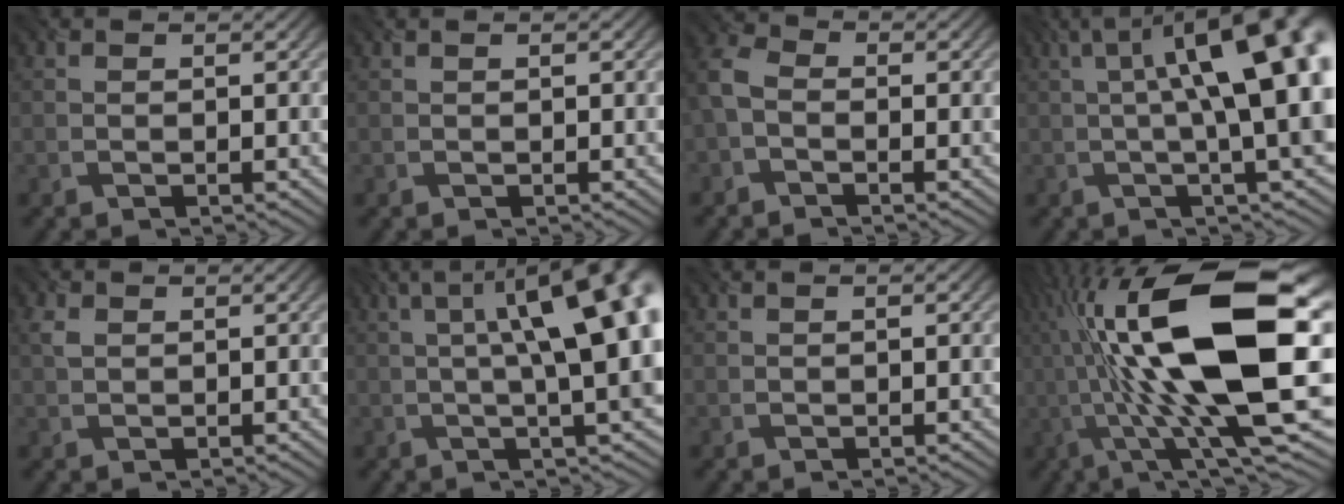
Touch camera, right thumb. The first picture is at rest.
{"total": 0.0}
{"total": 3.7, "force": [-1.3, 2.5, 2.4], "torque": [-0.069, 0.003, -0.042]}
{"total": 17.1, "force": [2.2, 5.1, 16.1], "torque": [-0.199, 0.037, 0.036]}
{"total": 1.5, "force": [0.6, 0.9, 1.0], "torque": [-0.029, 0.004, 0.013]}
{"total": 15.5, "force": [2.2, 4.7, 14.6], "torque": [-0.174, 0.035, 0.028]}
{"total": 0.0}
{"total": 21.7, "force": [2.9, 6.5, 20.5], "torque": [-0.378, 0.008, 0.061]}